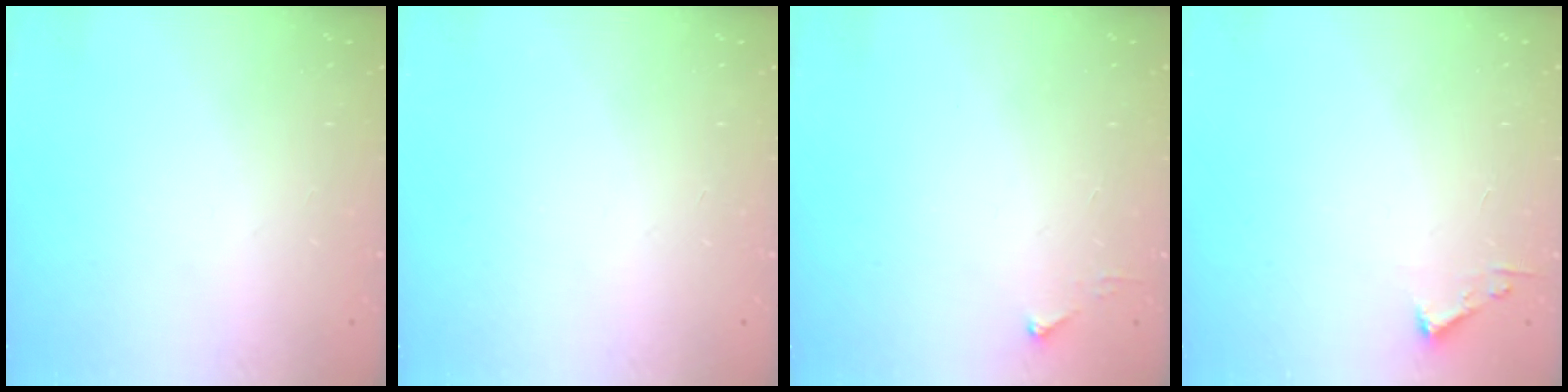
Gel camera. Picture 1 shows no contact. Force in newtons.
{"total": 0.0}
{"total": 3.1, "press": 3.1, "slide": 0.4}
{"total": 2.4, "press": 2.4, "slide": 0.3}